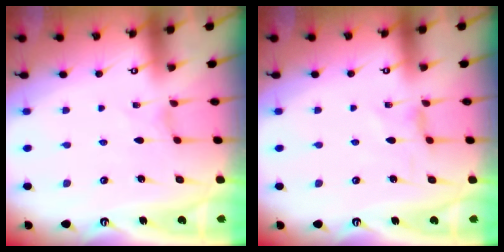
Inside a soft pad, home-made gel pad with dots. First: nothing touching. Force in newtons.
{"total": 1.8, "press": 1.7, "slide": 0.4}